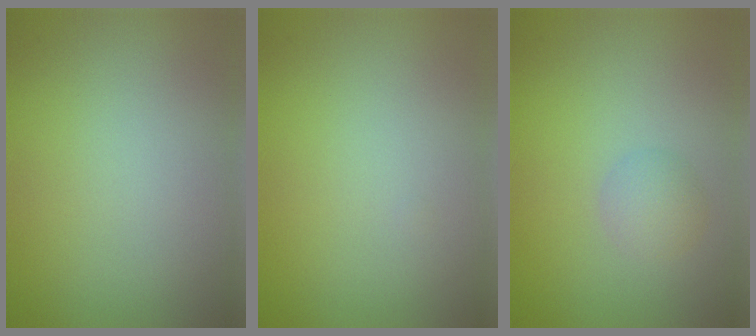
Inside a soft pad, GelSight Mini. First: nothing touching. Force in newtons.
{"total": 0.0}
{"total": 1.8, "press": 1.8, "slide": 0.0}